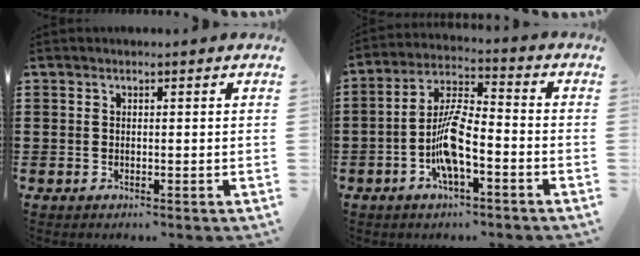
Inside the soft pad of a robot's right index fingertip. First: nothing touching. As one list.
[{"total": 8.4, "force": [-3.1, 2.5, 7.4], "torque": [-0.164, -0.004, -0.062]}]